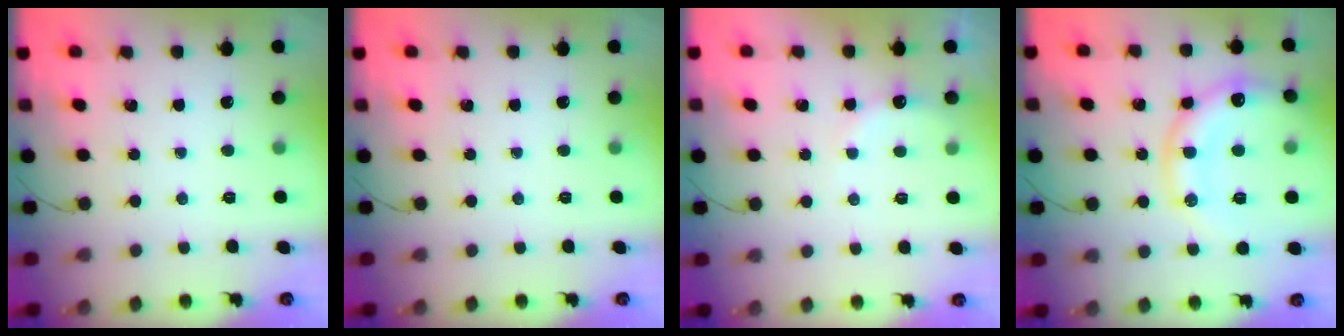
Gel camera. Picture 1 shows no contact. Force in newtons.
{"total": 0.0}
{"total": 5.1, "press": 4.9, "slide": 1.3}
{"total": 17.0, "press": 16.8, "slide": 2.4}